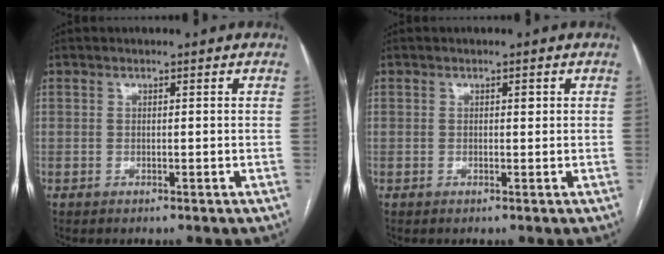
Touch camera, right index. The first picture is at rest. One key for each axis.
{"total": 0.8, "fx": 0.3, "fy": 0.3, "fz": 0.6, "tx": -0.009, "ty": 0.000, "tz": 0.003}